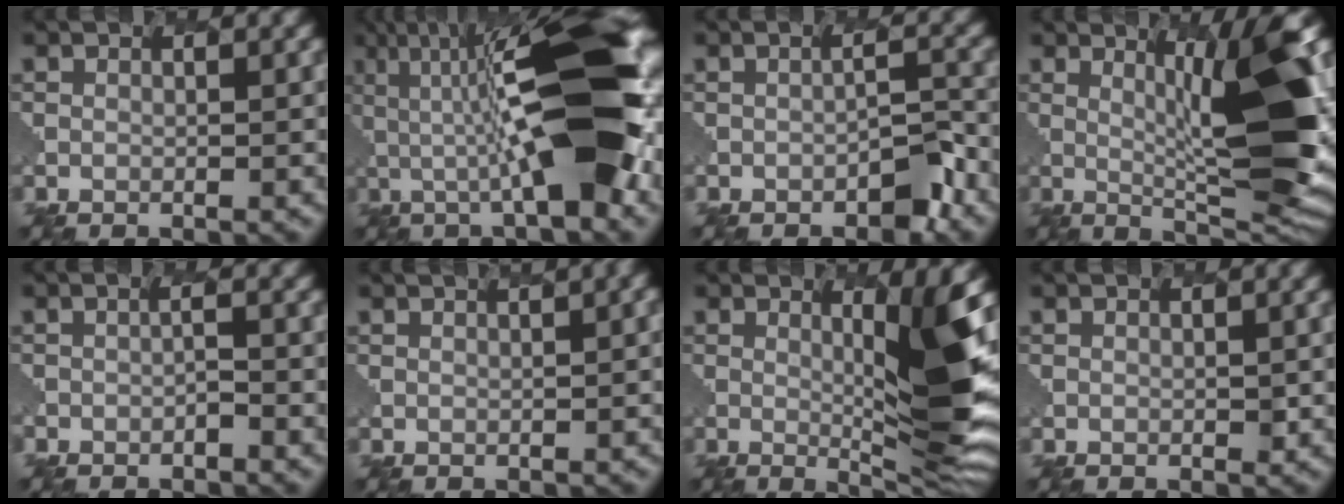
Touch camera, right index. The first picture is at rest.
{"total": 10.4, "force": [0.4, 2.2, 10.2], "torque": [-0.166, 0.026, -0.020]}
{"total": 2.4, "force": [-2.4, 0.3, 0.2], "torque": [-0.030, 0.002, -0.046]}
{"total": 7.0, "force": [2.3, 0.4, 6.6], "torque": [-0.123, -0.001, 0.027]}
{"total": 1.8, "force": [-1.3, -0.3, -1.1], "torque": [-0.013, -0.007, -0.028]}
{"total": 6.4, "force": [1.8, 2.8, 5.5], "torque": [-0.035, 0.035, 0.009]}
{"total": 5.8, "force": [1.5, -0.1, 5.6], "torque": [-0.110, -0.012, 0.019]}
{"total": 0.0}